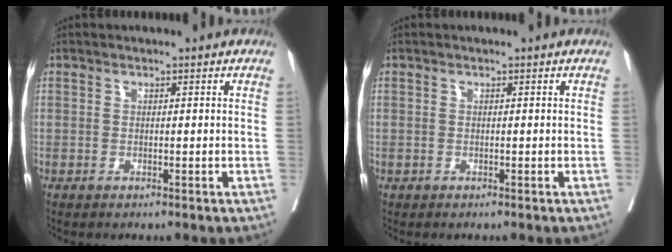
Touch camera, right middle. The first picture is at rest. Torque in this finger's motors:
{"motor_torque": [0.35, -0.36, -1.05, -0.21]}